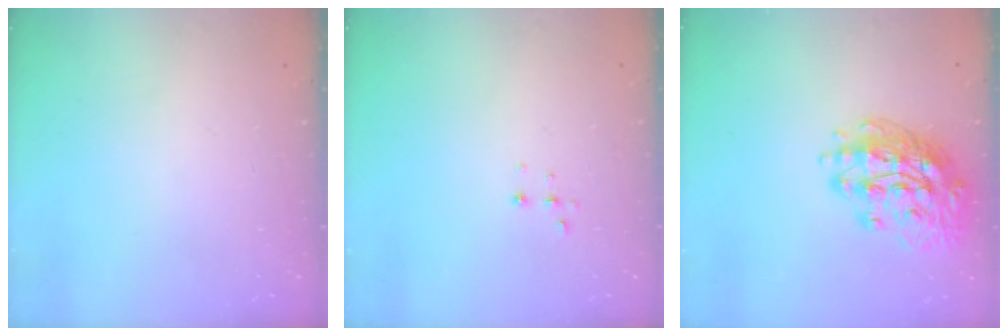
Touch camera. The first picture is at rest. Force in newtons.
{"total": 2.2, "press": 2.2, "slide": 0.5}
{"total": 15.7, "press": 15.7, "slide": 1.3}